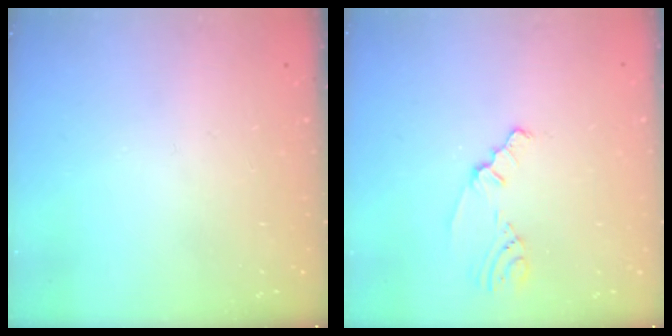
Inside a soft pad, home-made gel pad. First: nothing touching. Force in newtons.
{"total": 2.0, "press": 1.5, "slide": 1.4}